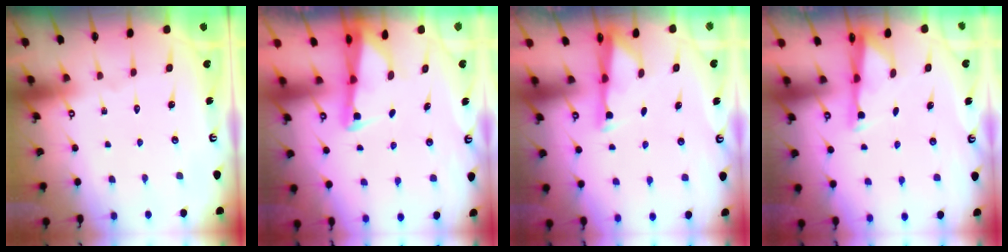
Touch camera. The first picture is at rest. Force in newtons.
{"total": 2.4, "press": 2.4, "slide": 0.2}
{"total": 3.1, "press": 3.0, "slide": 0.6}
{"total": 3.0, "press": 2.9, "slide": 0.6}